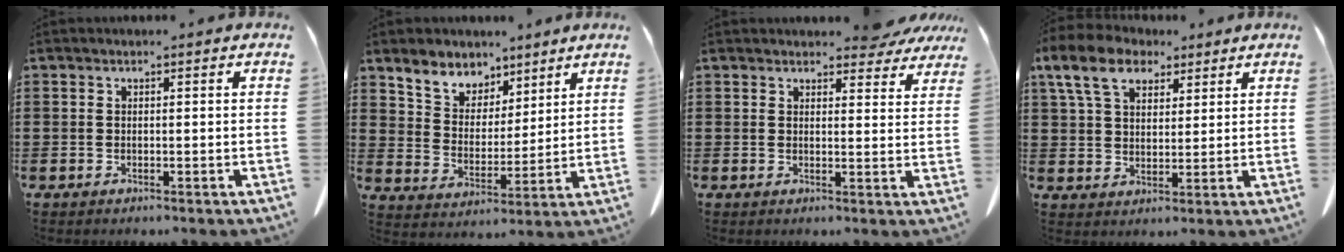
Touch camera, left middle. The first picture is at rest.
{"total": 6.1, "force": [5.2, 3.2, 0.1], "torque": [-0.040, -0.027, 0.094]}
{"total": 4.1, "force": [4.0, 0.8, 0.9], "torque": [-0.012, -0.019, 0.071]}
{"total": 9.0, "force": [5.6, 4.9, 4.9], "torque": [-0.118, 0.005, 0.106]}